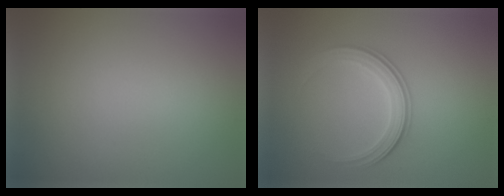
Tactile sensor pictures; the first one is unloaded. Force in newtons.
{"total": 2.9, "press": 2.7, "slide": 1.0}